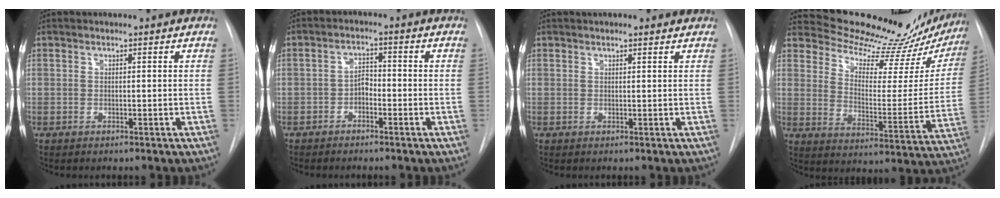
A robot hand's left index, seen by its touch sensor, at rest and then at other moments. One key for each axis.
{"total": 2.7, "fx": -1.4, "fy": 1.4, "fz": 1.7, "tx": -0.025, "ty": 0.008, "tz": -0.028}
{"total": 3.1, "fx": 2.6, "fy": 0.9, "fz": 1.5, "tx": -0.020, "ty": 0.024, "tz": 0.033}
{"total": 23.4, "fx": 22.3, "fy": 4.2, "fz": 5.6, "tx": -0.076, "ty": -0.085, "tz": 0.287}